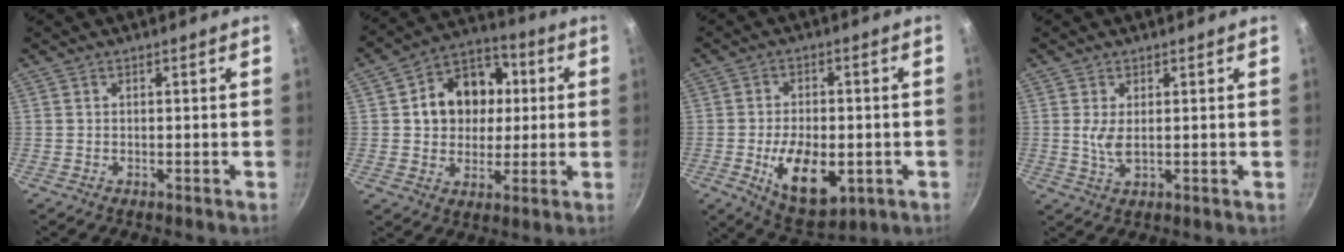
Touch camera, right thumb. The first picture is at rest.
{"total": 14.4, "force": [2.2, 11.6, 8.2], "torque": [-0.089, 0.018, 0.025]}
{"total": 13.0, "force": [-3.2, 7.2, 10.3], "torque": [-0.147, -0.001, -0.037]}
{"total": 3.4, "force": [0.6, 1.4, 3.1], "torque": [-0.063, -0.007, 0.016]}